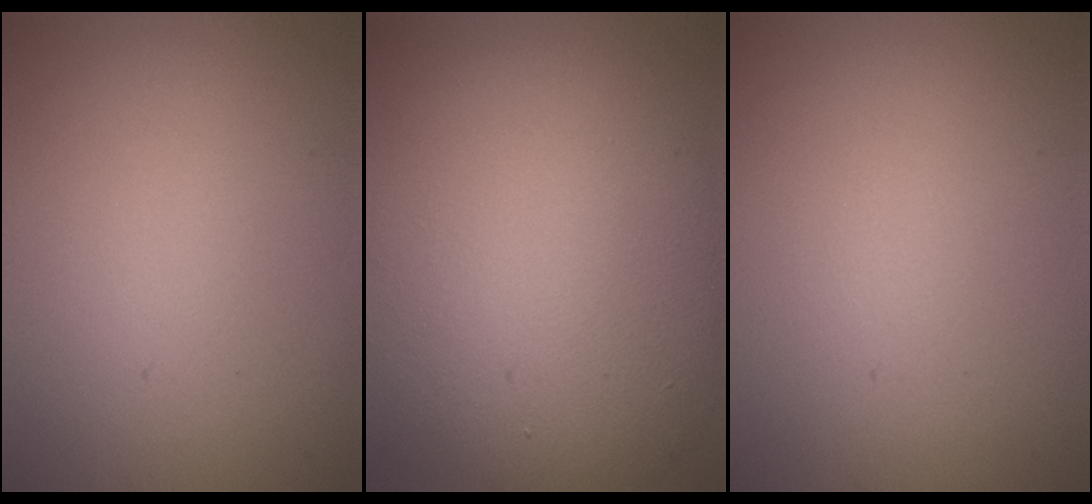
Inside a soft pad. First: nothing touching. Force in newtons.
{"total": 12.8, "press": 12.8, "slide": 0.5}
{"total": 0.0}